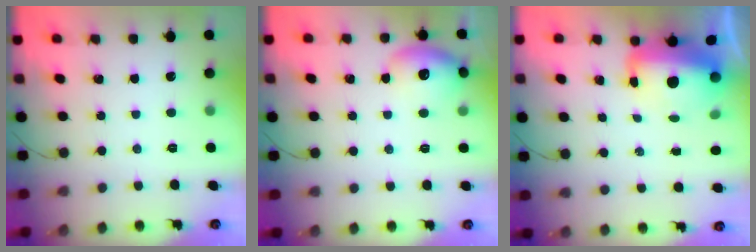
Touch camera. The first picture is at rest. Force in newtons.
{"total": 11.5, "press": 11.4, "slide": 1.3}
{"total": 10.6, "press": 10.3, "slide": 2.5}